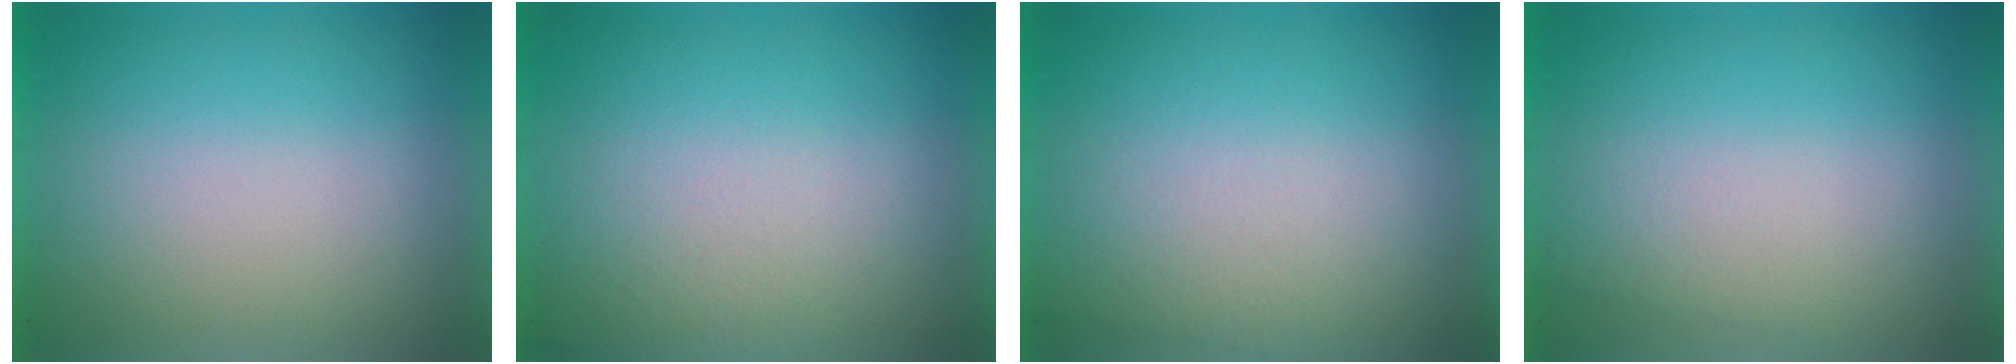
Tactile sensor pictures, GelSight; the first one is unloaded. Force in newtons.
{"total": 2.7}
{"total": 2.2}
{"total": 1.1}